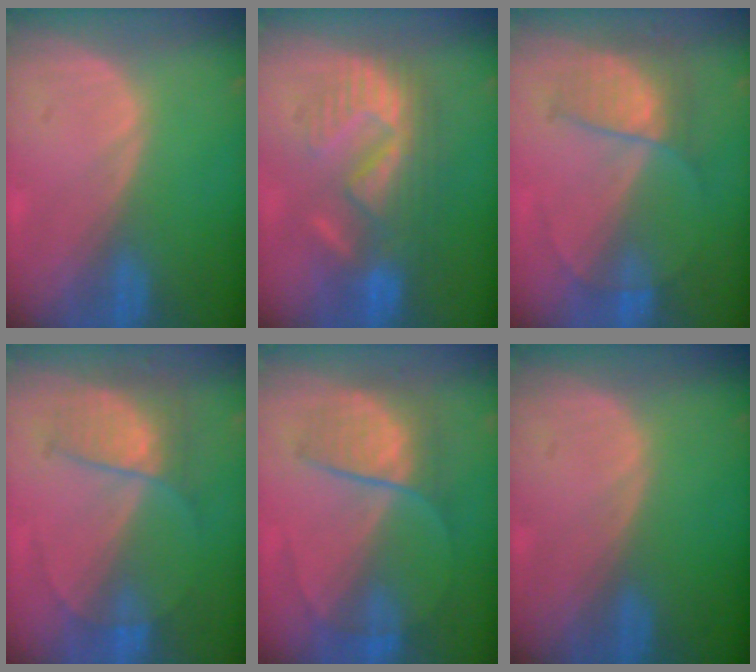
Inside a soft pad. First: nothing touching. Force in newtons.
{"total": 8.7, "press": 8.6, "slide": 1.4}
{"total": 6.3, "press": 5.6, "slide": 2.8}
{"total": 7.2, "press": 6.1, "slide": 3.9}
{"total": 6.7, "press": 6.5, "slide": 1.6}
{"total": 0.0}